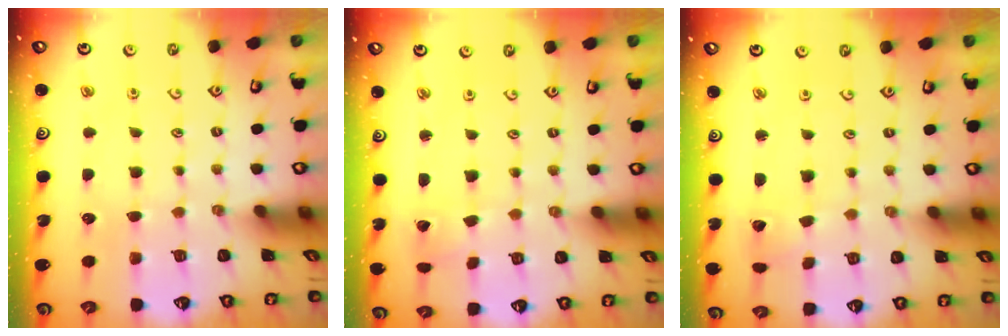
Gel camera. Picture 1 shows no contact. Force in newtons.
{"total": 2.6, "press": 2.6, "slide": 0.2}
{"total": 3.2, "press": 3.2, "slide": 0.4}